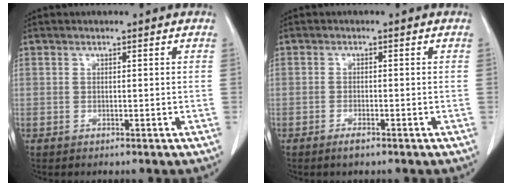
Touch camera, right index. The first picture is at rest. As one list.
[{"total": 1.6, "force": [-1.2, 0.3, 1.0], "torque": [-0.019, -0.002, -0.018]}]